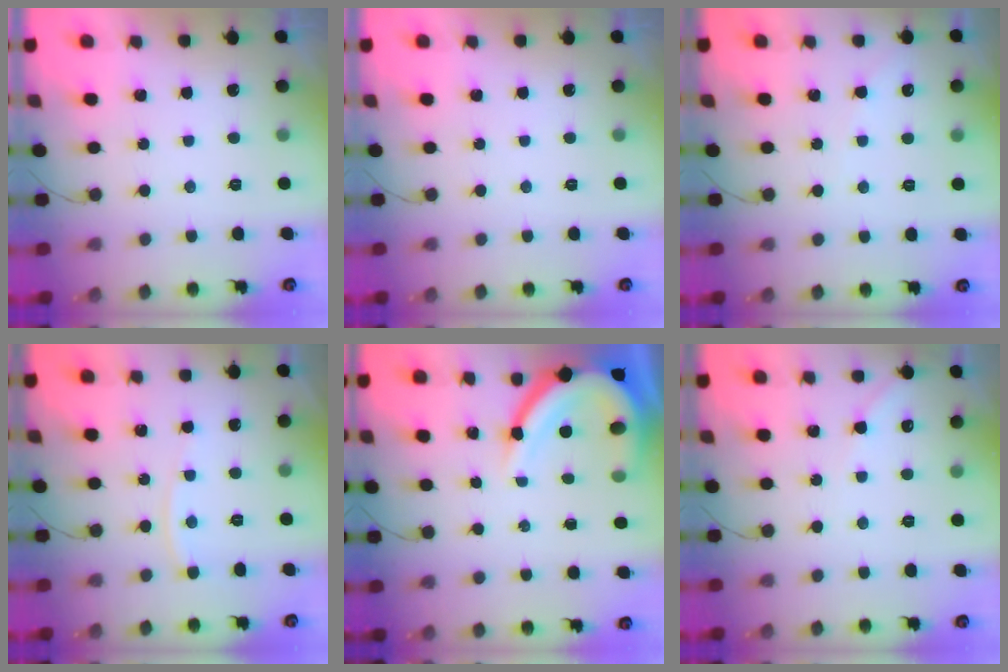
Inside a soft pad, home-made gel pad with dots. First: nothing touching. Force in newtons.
{"total": 0.0}
{"total": 3.9, "press": 3.8, "slide": 0.6}
{"total": 3.3, "press": 3.3, "slide": 0.4}
{"total": 14.0, "press": 13.9, "slide": 1.3}
{"total": 3.8, "press": 3.7, "slide": 0.5}